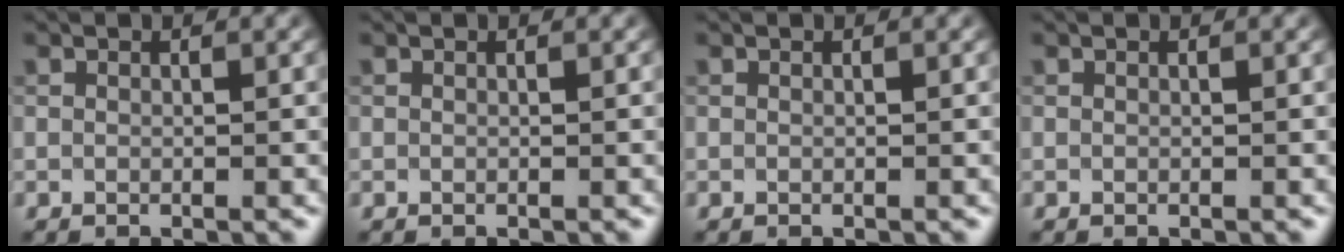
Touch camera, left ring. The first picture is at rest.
{"total": 0.0}
{"total": 0.0}
{"total": 0.0}